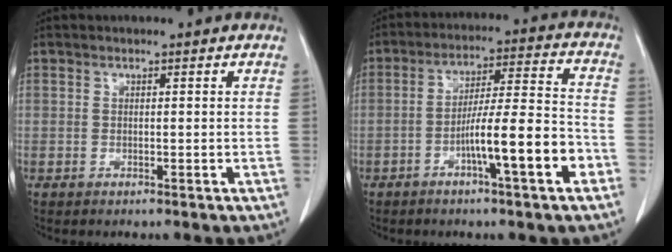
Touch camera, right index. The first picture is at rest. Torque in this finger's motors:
{"motor_torque": [1.31, -0.82, 0.50, 0.11]}